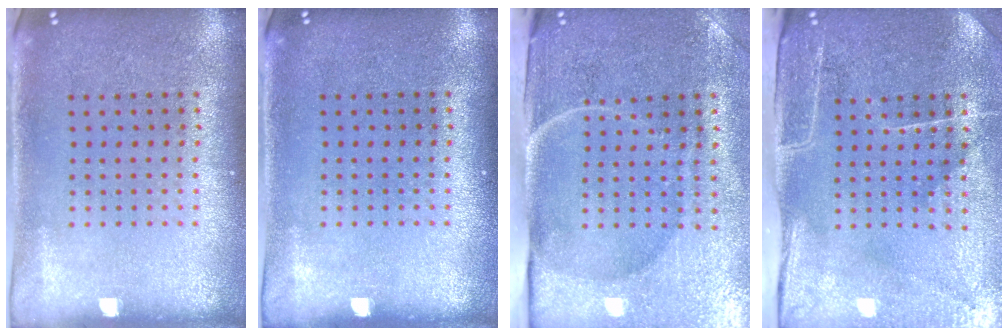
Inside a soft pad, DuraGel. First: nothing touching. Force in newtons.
{"total": 0.0}
{"total": 4.9, "press": 4.0, "slide": 2.8}
{"total": 4.6, "press": 3.8, "slide": 2.5}